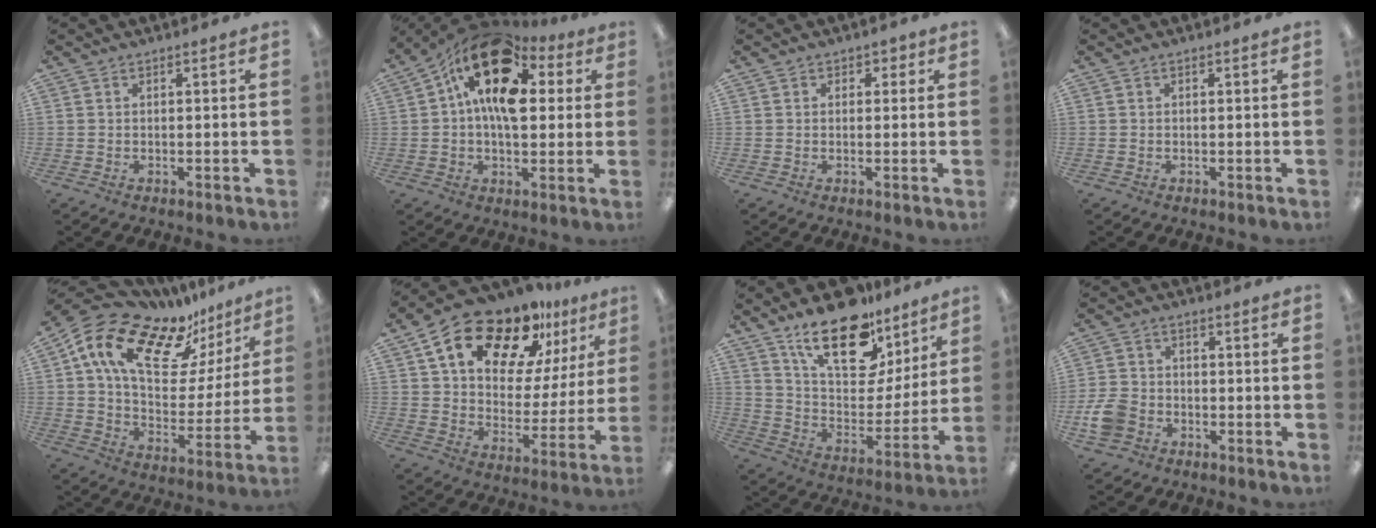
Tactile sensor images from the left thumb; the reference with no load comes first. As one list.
[{"total": 17.1, "force": [6.9, 10.0, 12.0], "torque": [-0.213, -0.023, 0.120]}, {"total": 1.6, "force": [0.4, 1.5, 0.5], "torque": [-0.003, 0.002, 0.004]}, {"total": 0.0}, {"total": 18.7, "force": [12.5, 9.3, 10.3], "torque": [-0.193, -0.072, 0.219]}, {"total": 19.6, "force": [13.8, 9.0, 10.5], "torque": [-0.185, -0.081, 0.238]}, {"total": 22.1, "force": [14.7, 10.7, 12.5], "torque": [-0.202, -0.086, 0.258]}, {"total": 6.8, "force": [-2.7, 5.3, 3.3], "torque": [-0.076, 0.017, -0.051]}]